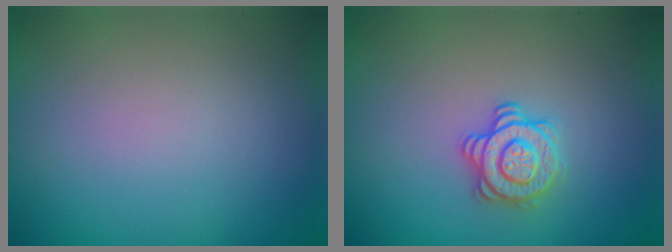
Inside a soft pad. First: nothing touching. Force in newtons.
{"total": 2.8, "press": 2.7, "slide": 0.9}